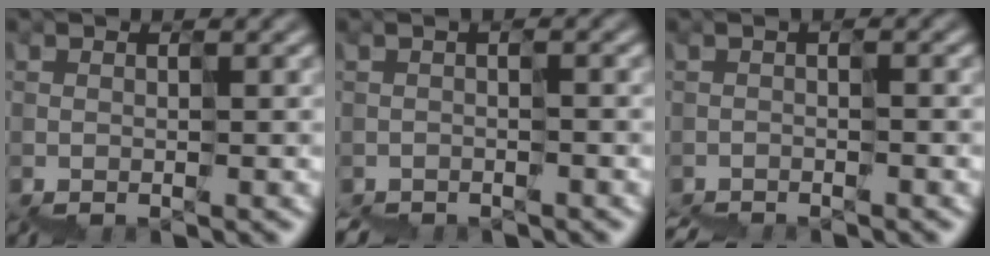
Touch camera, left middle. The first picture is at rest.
{"total": 2.0, "force": [-2.0, 0.1, 0.0], "torque": [0.007, 0.008, -0.021]}
{"total": 2.6, "force": [-2.4, 0.2, 0.7], "torque": [-0.006, 0.003, -0.028]}